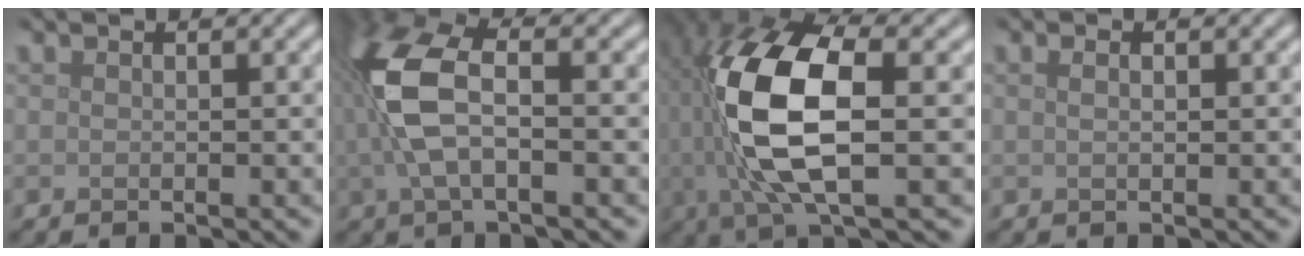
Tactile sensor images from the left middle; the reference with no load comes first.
{"total": 7.9, "force": [0.0, 3.8, 6.9], "torque": [-0.168, 0.013, -0.004]}
{"total": 11.1, "force": [0.3, 4.3, 10.2], "torque": [-0.216, 0.006, 0.007]}
{"total": 0.8, "force": [0.3, 0.3, 0.7], "torque": [-0.012, -0.001, 0.006]}